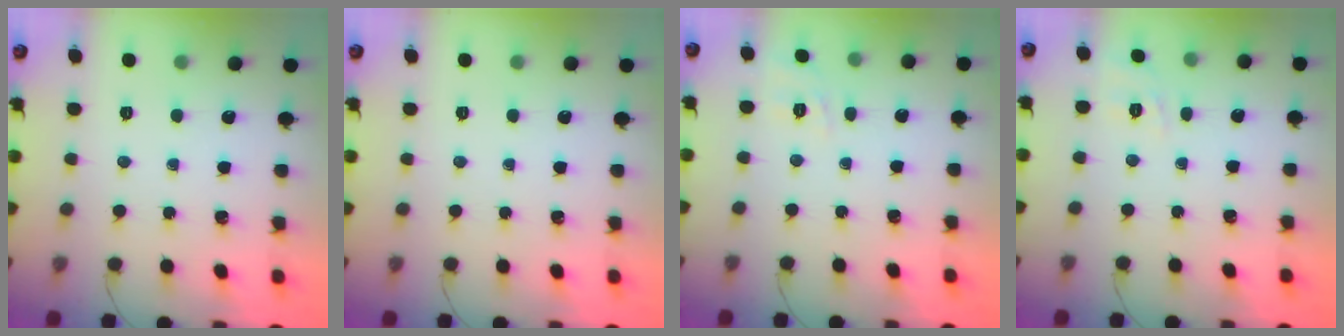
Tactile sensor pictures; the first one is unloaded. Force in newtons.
{"total": 0.0}
{"total": 1.9, "press": 0.5, "slide": 1.8}
{"total": 1.9, "press": 0.5, "slide": 1.8}